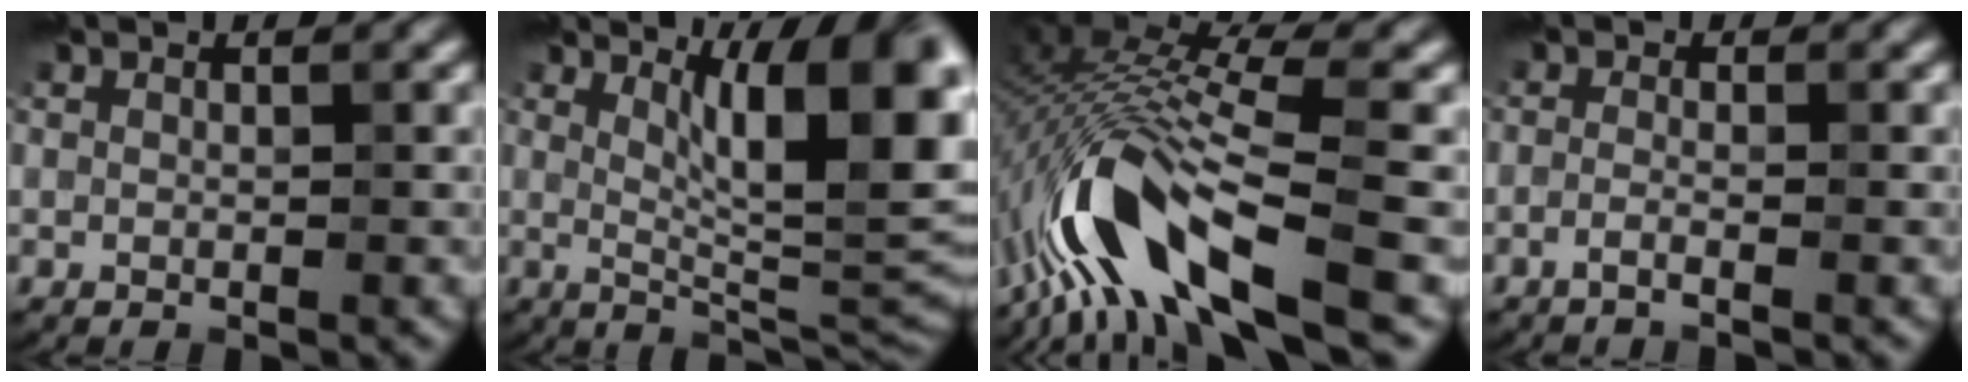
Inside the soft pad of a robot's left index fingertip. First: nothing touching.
{"total": 9.7, "force": [2.3, 1.7, 9.2], "torque": [-0.128, -0.017, 0.069]}
{"total": 10.2, "force": [-7.0, 2.0, 7.1], "torque": [-0.167, -0.015, -0.088]}
{"total": 2.4, "force": [-2.2, -0.9, -0.3], "torque": [-0.012, -0.028, -0.022]}